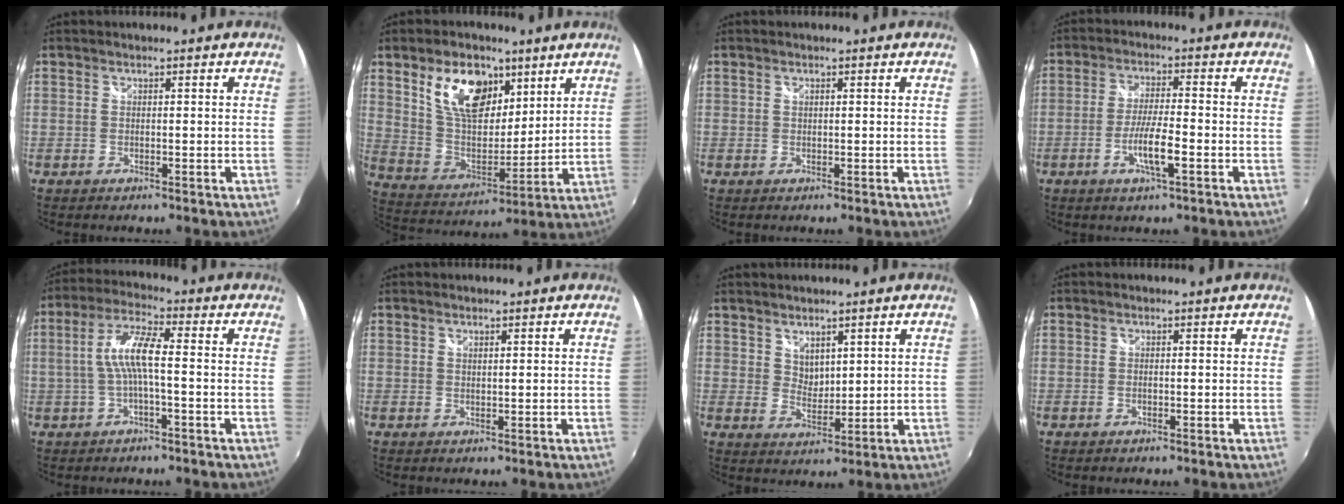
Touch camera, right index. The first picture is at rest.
{"total": 15.4, "force": [8.0, 8.8, 9.8], "torque": [-0.182, 0.008, 0.153]}
{"total": 0.0}
{"total": 6.4, "force": [-2.6, 0.7, 5.8], "torque": [-0.112, -0.007, -0.047]}
{"total": 7.4, "force": [-0.7, 1.2, 7.3], "torque": [-0.153, 0.011, -0.011]}
{"total": 0.7, "force": [0.6, 0.2, 0.3], "torque": [-0.004, 0.000, 0.011]}
{"total": 3.9, "force": [2.7, 2.4, 1.5], "torque": [-0.014, 0.000, 0.052]}
{"total": 0.0}